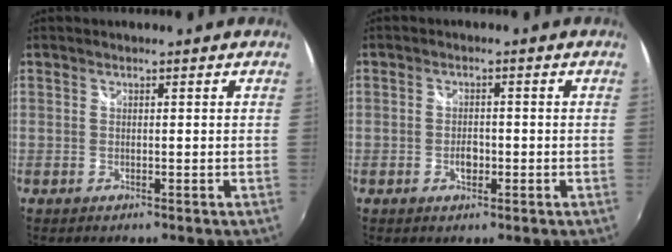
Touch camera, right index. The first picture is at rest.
{"total": 2.7, "force": [-0.9, 1.6, 1.9], "torque": [-0.034, 0.000, -0.016]}